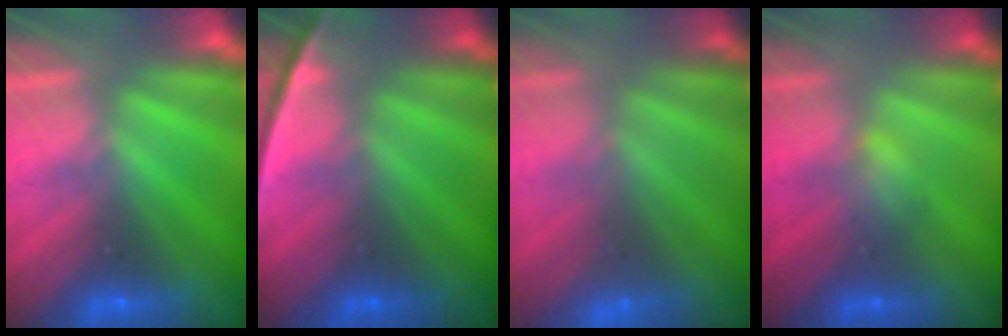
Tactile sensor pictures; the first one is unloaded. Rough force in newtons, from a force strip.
{"total": 2.4}
{"total": 2.9}
{"total": 2.7}